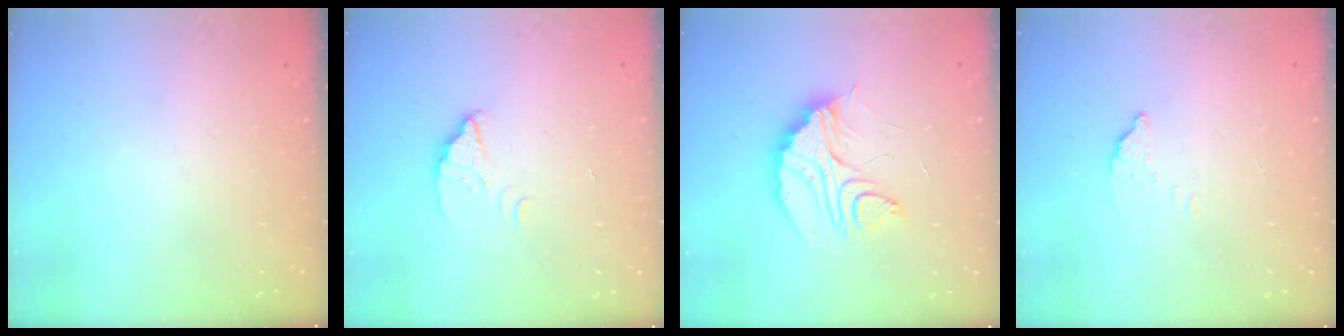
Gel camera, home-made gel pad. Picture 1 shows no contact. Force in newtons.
{"total": 2.4, "press": 2.4, "slide": 0.1}
{"total": 11.8, "press": 11.8, "slide": 0.8}
{"total": 3.3, "press": 3.3, "slide": 0.2}